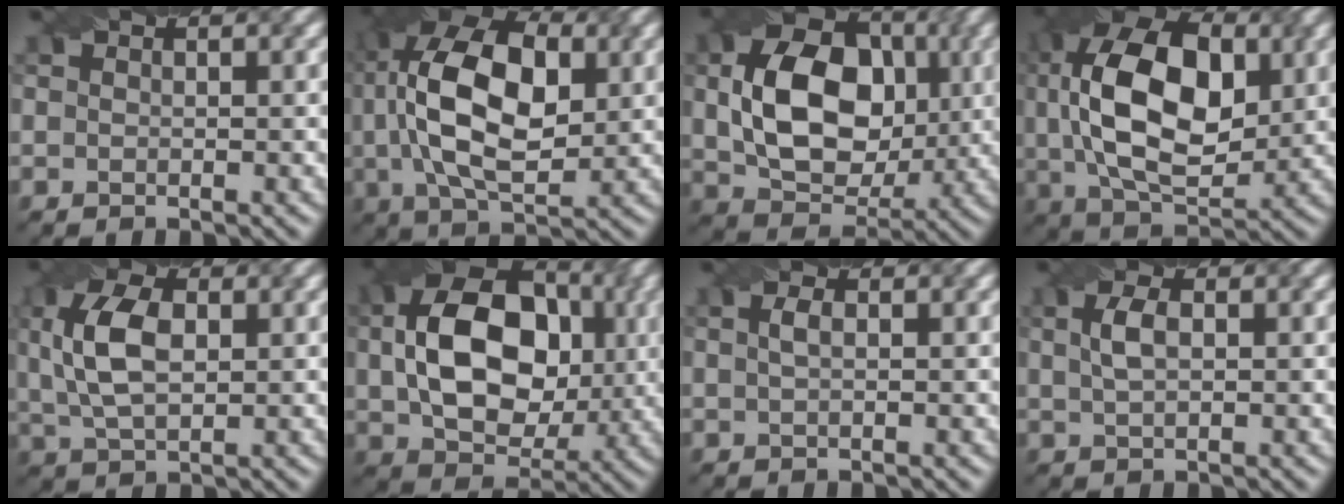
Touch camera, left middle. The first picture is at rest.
{"total": 13.3, "force": [1.8, 7.0, 11.2], "torque": [-0.215, 0.019, 0.026]}
{"total": 10.4, "force": [1.0, 7.4, 7.2], "torque": [-0.146, 0.000, 0.025]}
{"total": 13.6, "force": [1.9, 8.0, 10.8], "torque": [-0.212, 0.011, 0.036]}
{"total": 6.3, "force": [1.2, 3.5, 5.1], "torque": [-0.113, 0.011, 0.022]}
{"total": 12.4, "force": [1.2, 8.6, 8.8], "torque": [-0.168, -0.001, 0.026]}
{"total": 1.0, "force": [0.2, 0.4, 0.9], "torque": [-0.022, 0.005, 0.005]}
{"total": 2.2, "force": [0.5, 1.1, 1.9], "torque": [-0.045, 0.004, 0.010]}